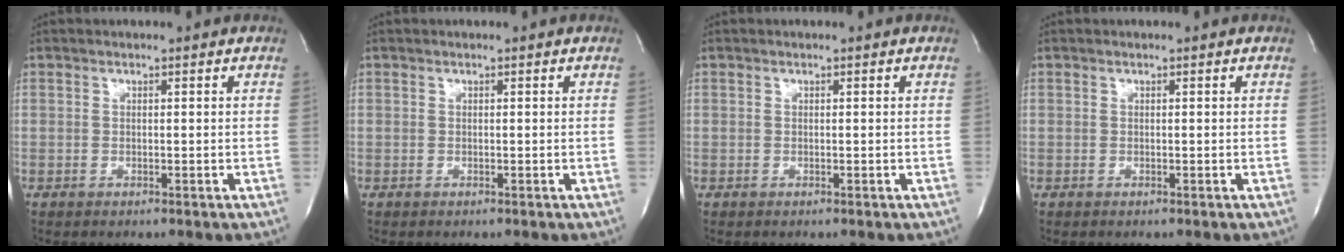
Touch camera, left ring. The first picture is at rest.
{"total": 0.0}
{"total": 0.0}
{"total": 0.0}